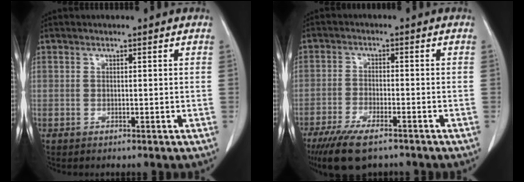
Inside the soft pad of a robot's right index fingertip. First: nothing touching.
{"total": 9.1, "force": [-6.6, 2.4, 5.7], "torque": [-0.100, -0.019, -0.108]}